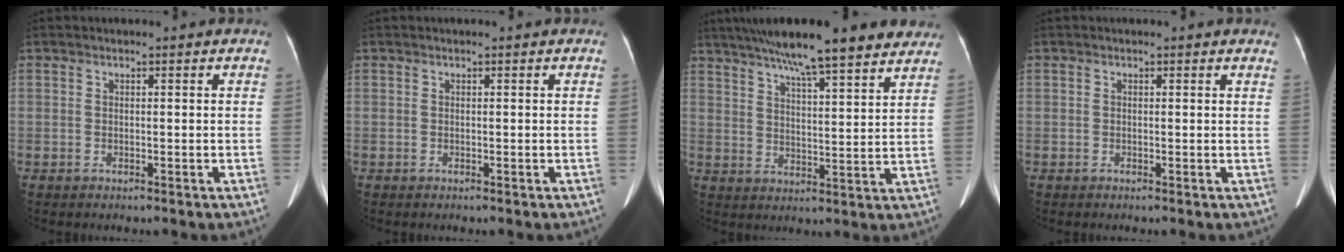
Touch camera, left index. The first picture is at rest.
{"total": 0.0}
{"total": 19.1, "force": [15.6, 2.1, 10.9], "torque": [-0.169, 0.031, 0.216]}
{"total": 0.8, "force": [0.7, 0.2, 0.2], "torque": [-0.004, -0.003, -0.005]}